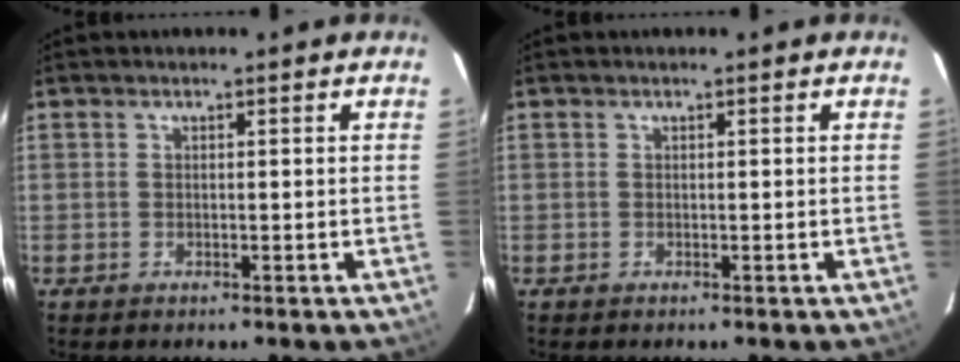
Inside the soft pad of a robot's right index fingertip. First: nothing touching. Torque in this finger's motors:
{"motor_torque": [0.10, -0.02, 0.03, 0.00]}